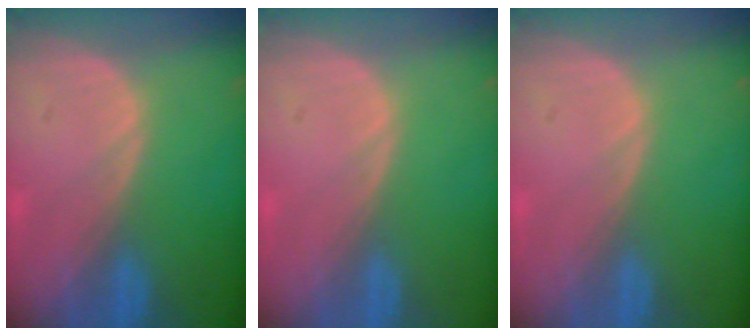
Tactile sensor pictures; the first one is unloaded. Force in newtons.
{"total": 0.0}
{"total": 0.0}